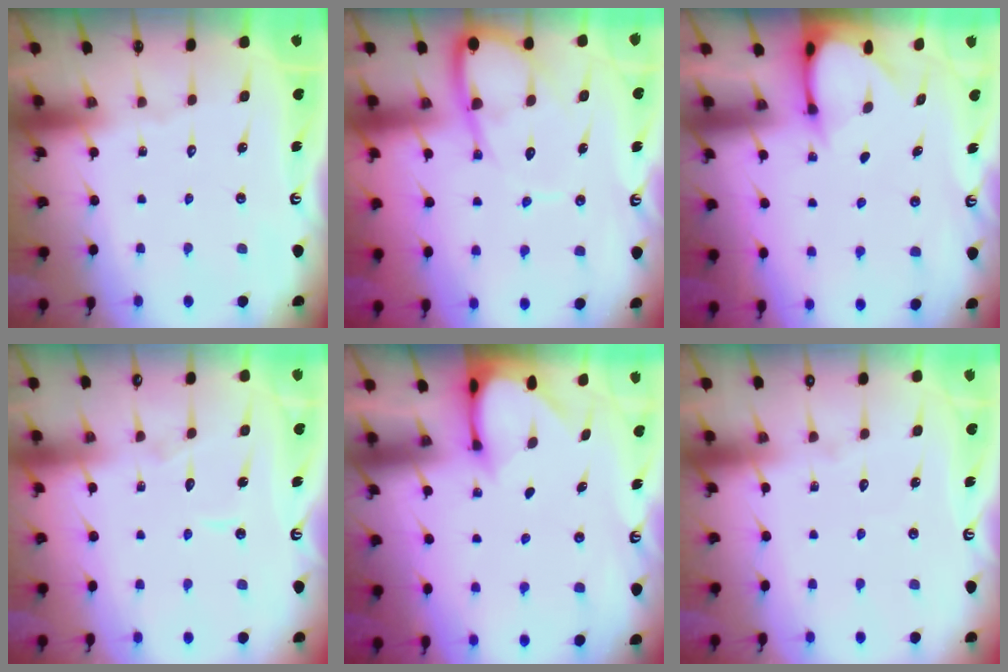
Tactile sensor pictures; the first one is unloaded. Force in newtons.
{"total": 10.4, "press": 10.3, "slide": 1.2}
{"total": 3.5, "press": 3.5, "slide": 0.3}
{"total": 3.9, "press": 3.9, "slide": 0.2}
{"total": 2.9, "press": 2.9, "slide": 0.3}
{"total": 2.8, "press": 2.8, "slide": 0.3}